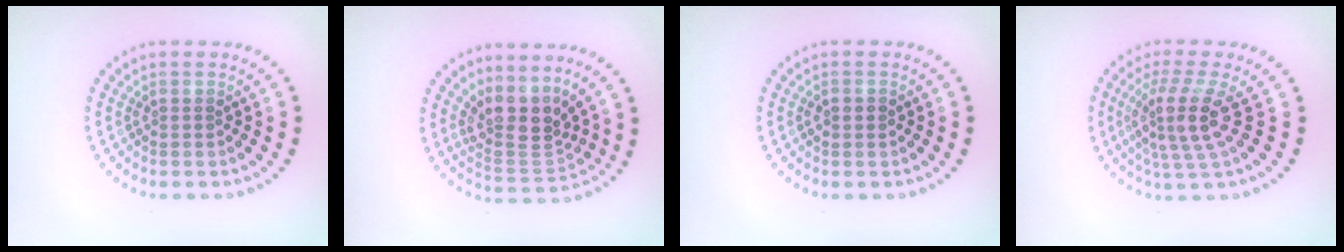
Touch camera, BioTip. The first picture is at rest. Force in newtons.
{"total": 3.9, "press": 2.9, "slide": 2.6}
{"total": 1.3, "press": 1.3, "slide": 0.1}
{"total": 4.3, "press": 3.2, "slide": 2.9}